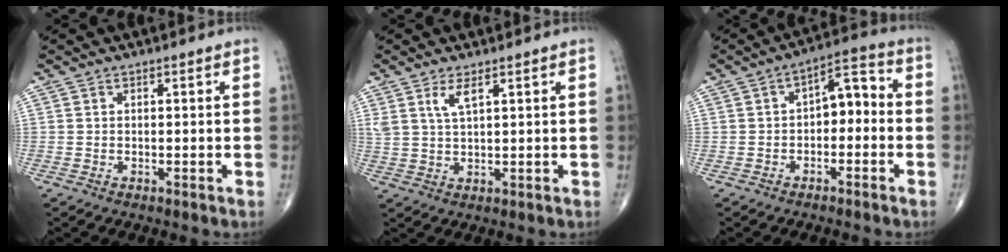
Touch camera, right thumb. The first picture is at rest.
{"total": 3.6, "force": [2.0, 0.9, 2.9], "torque": [-0.062, -0.011, 0.045]}
{"total": 7.4, "force": [-0.7, 4.1, 6.1], "torque": [-0.064, 0.037, -0.026]}